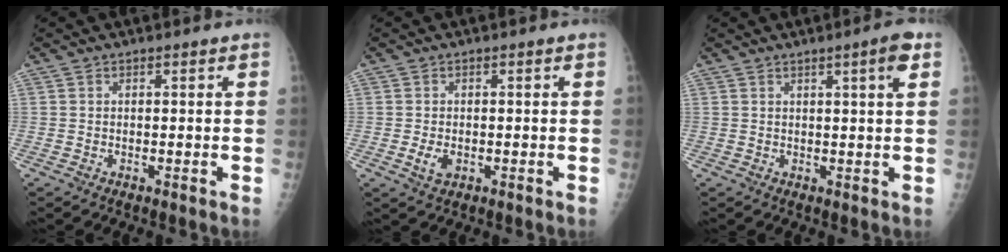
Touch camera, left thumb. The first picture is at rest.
{"total": 2.8, "force": [-0.6, 1.8, 2.0], "torque": [-0.039, -0.002, -0.008]}
{"total": 3.8, "force": [1.9, 0.0, 3.3], "torque": [-0.045, -0.008, 0.026]}